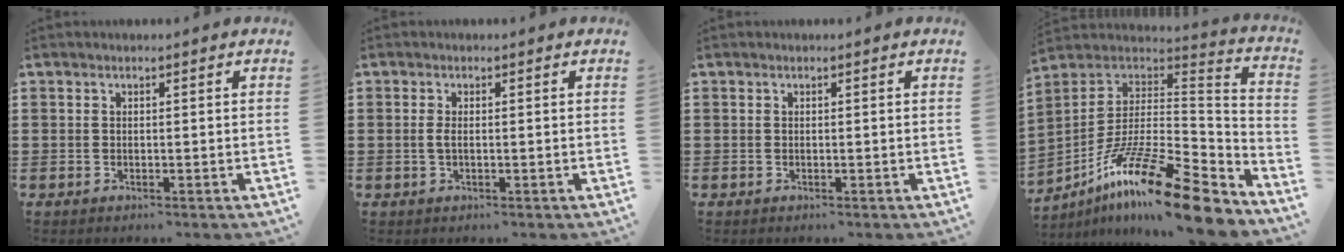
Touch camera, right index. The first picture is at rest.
{"total": 1.5, "force": [-0.2, 0.4, 1.5], "torque": [-0.035, -0.003, -0.006]}
{"total": 0.0}
{"total": 18.2, "force": [-12.2, 3.5, 13.1], "torque": [-0.247, 0.028, -0.219]}